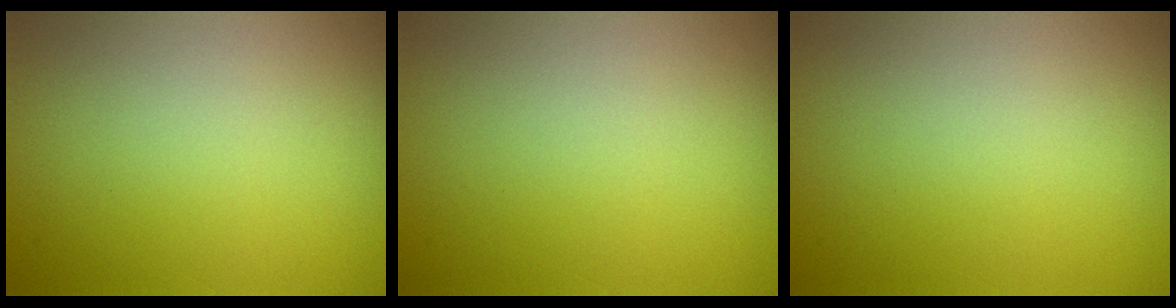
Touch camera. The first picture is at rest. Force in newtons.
{"total": 0.0}
{"total": 0.0}